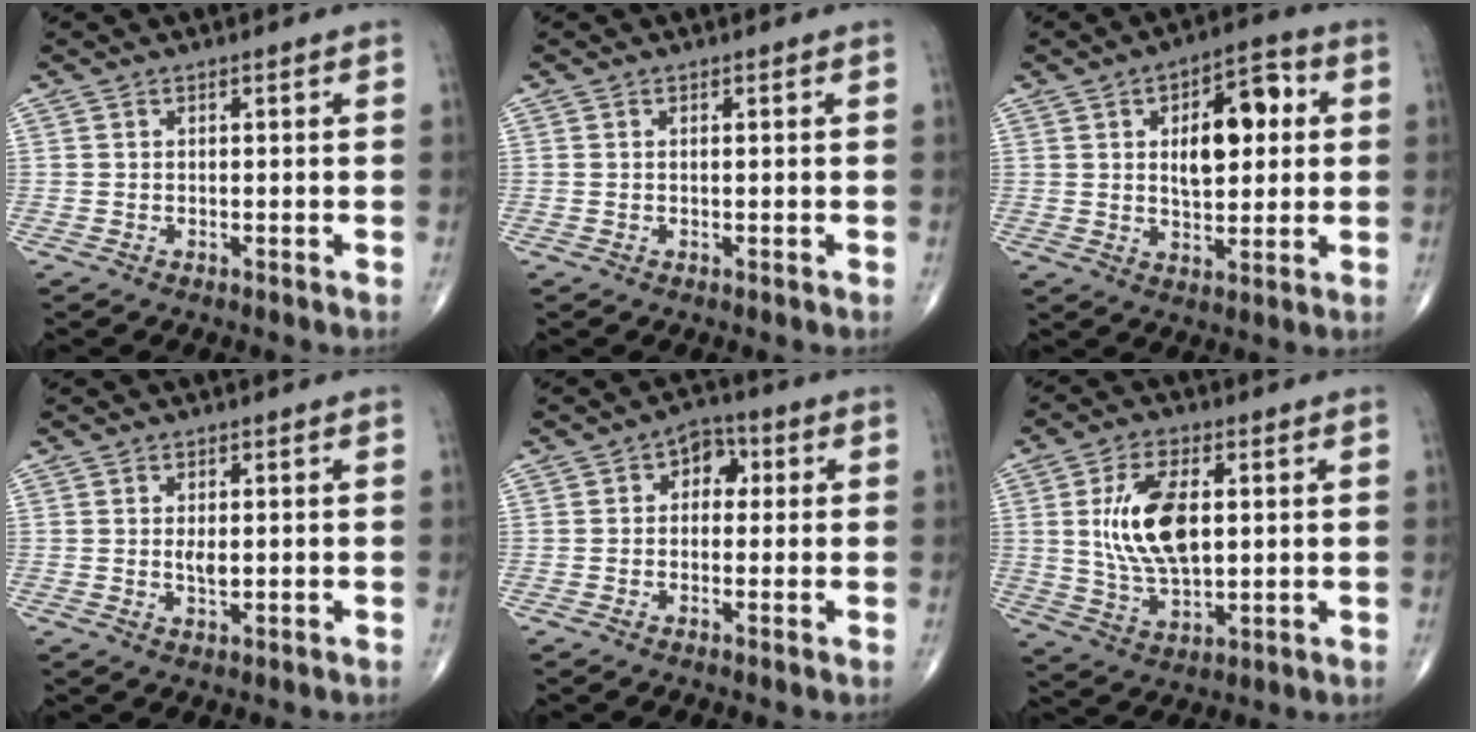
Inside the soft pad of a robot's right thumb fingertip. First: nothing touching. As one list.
[{"total": 0.0}, {"total": 12.7, "force": [2.6, 6.5, 10.6], "torque": [-0.120, 0.009, 0.037]}, {"total": 2.3, "force": [0.1, 1.0, 2.0], "torque": [-0.035, -0.004, 0.001]}, {"total": 5.0, "force": [0.8, 3.5, 3.4], "torque": [-0.018, 0.015, 0.001]}, {"total": 13.5, "force": [2.1, 6.8, 11.5], "torque": [-0.211, -0.008, 0.043]}]